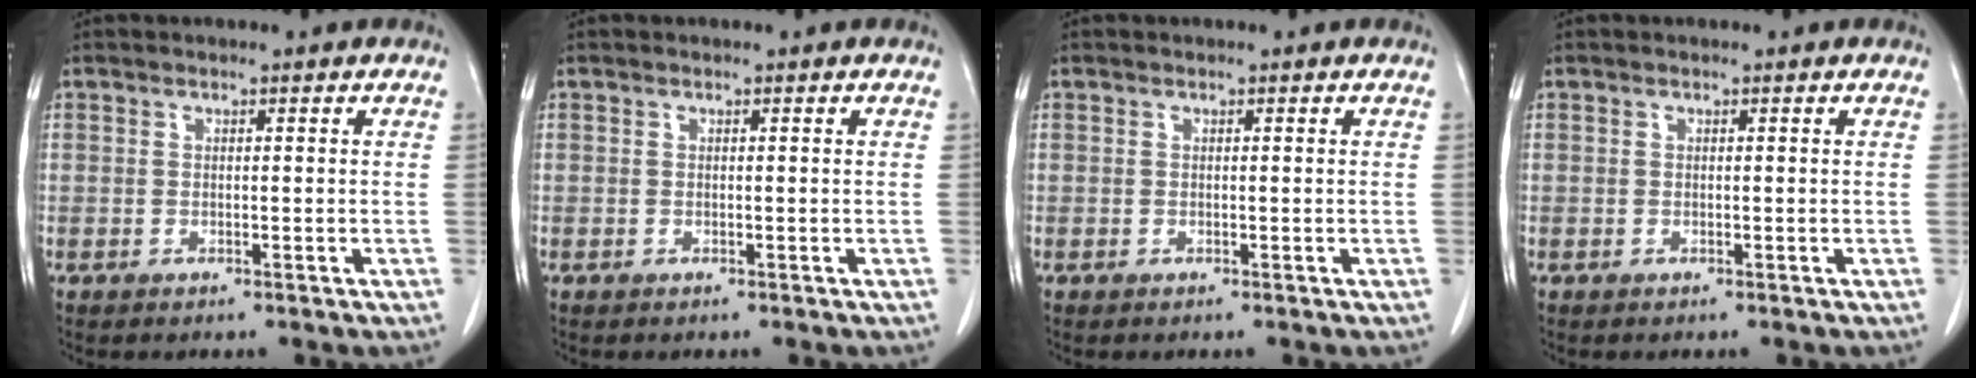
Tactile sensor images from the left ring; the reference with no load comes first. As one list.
[{"total": 0.0}, {"total": 0.0}, {"total": 0.0}]